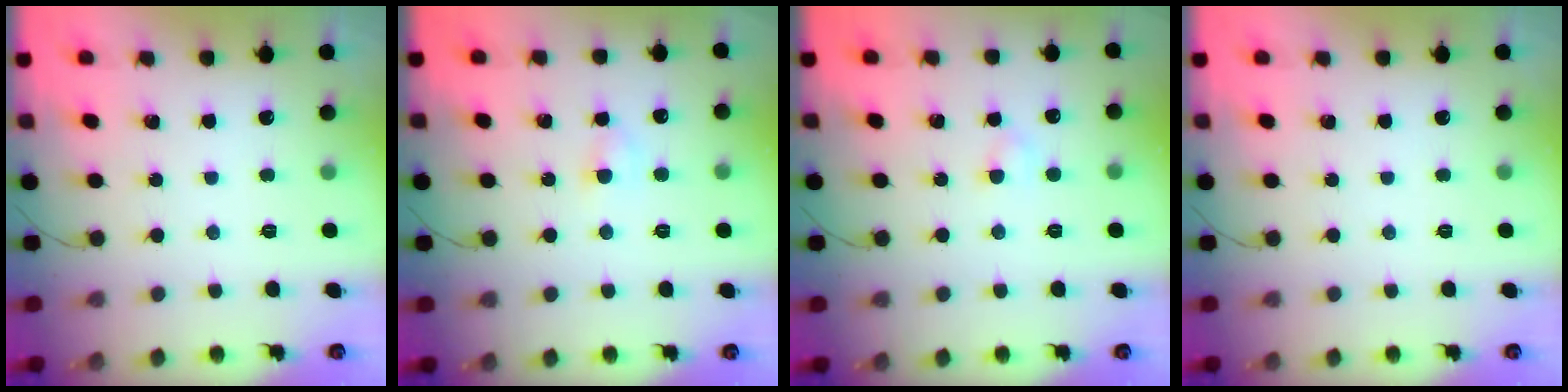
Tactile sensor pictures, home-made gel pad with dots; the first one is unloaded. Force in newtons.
{"total": 2.8, "press": 2.6, "slide": 1.0}
{"total": 2.3, "press": 2.1, "slide": 0.8}
{"total": 0.0}